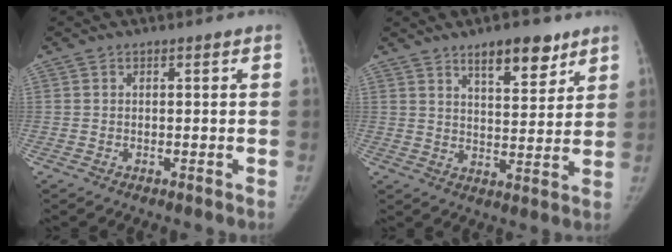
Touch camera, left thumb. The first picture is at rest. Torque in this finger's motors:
{"motor_torque": [0.26, -0.36, 1.01, -0.68, -0.18]}